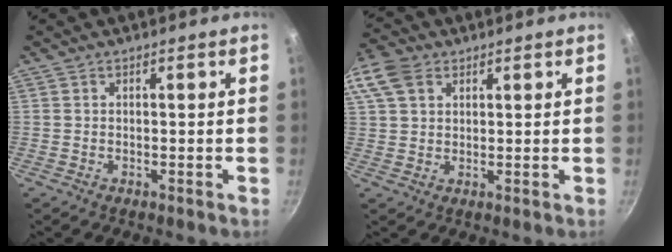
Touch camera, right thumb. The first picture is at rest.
{"total": 9.1, "force": [4.0, 6.3, 5.1], "torque": [-0.101, 0.011, 0.069]}